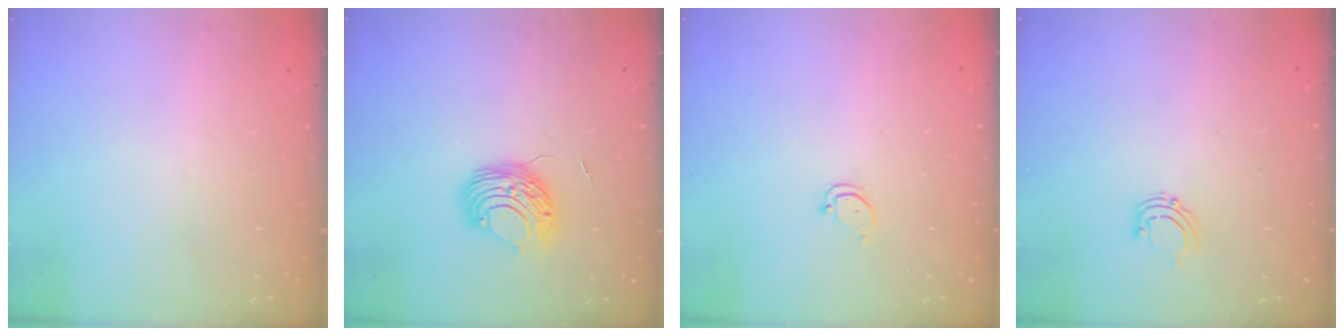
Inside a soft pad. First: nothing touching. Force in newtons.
{"total": 9.3, "press": 9.3, "slide": 0.5}
{"total": 2.9, "press": 2.9, "slide": 0.2}
{"total": 4.1, "press": 4.0, "slide": 0.4}